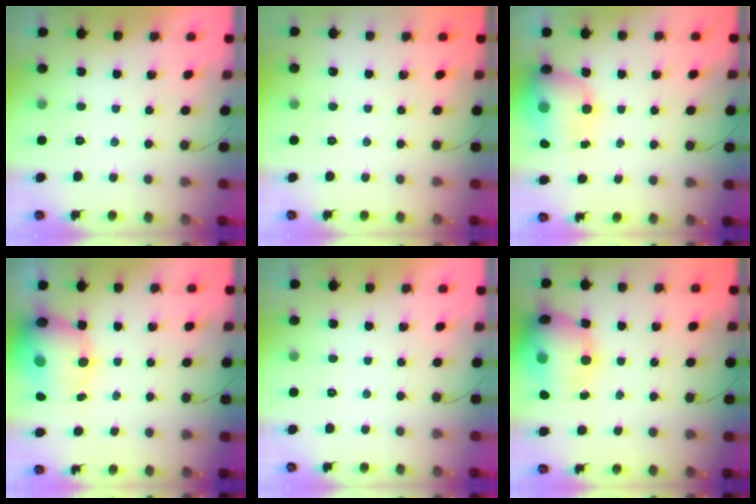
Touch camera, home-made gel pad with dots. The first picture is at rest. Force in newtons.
{"total": 0.0}
{"total": 10.6, "press": 10.2, "slide": 2.7}
{"total": 13.2, "press": 12.8, "slide": 3.1}
{"total": 0.0}
{"total": 17.9, "press": 16.9, "slide": 5.7}